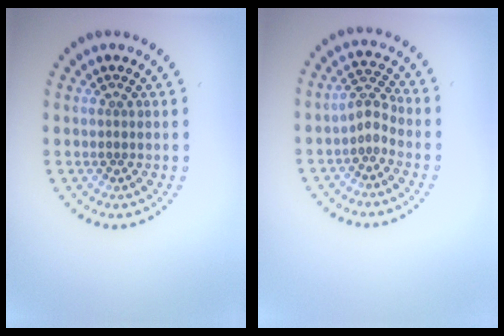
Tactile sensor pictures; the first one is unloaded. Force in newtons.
{"total": 2.0, "press": 1.5, "slide": 1.4}